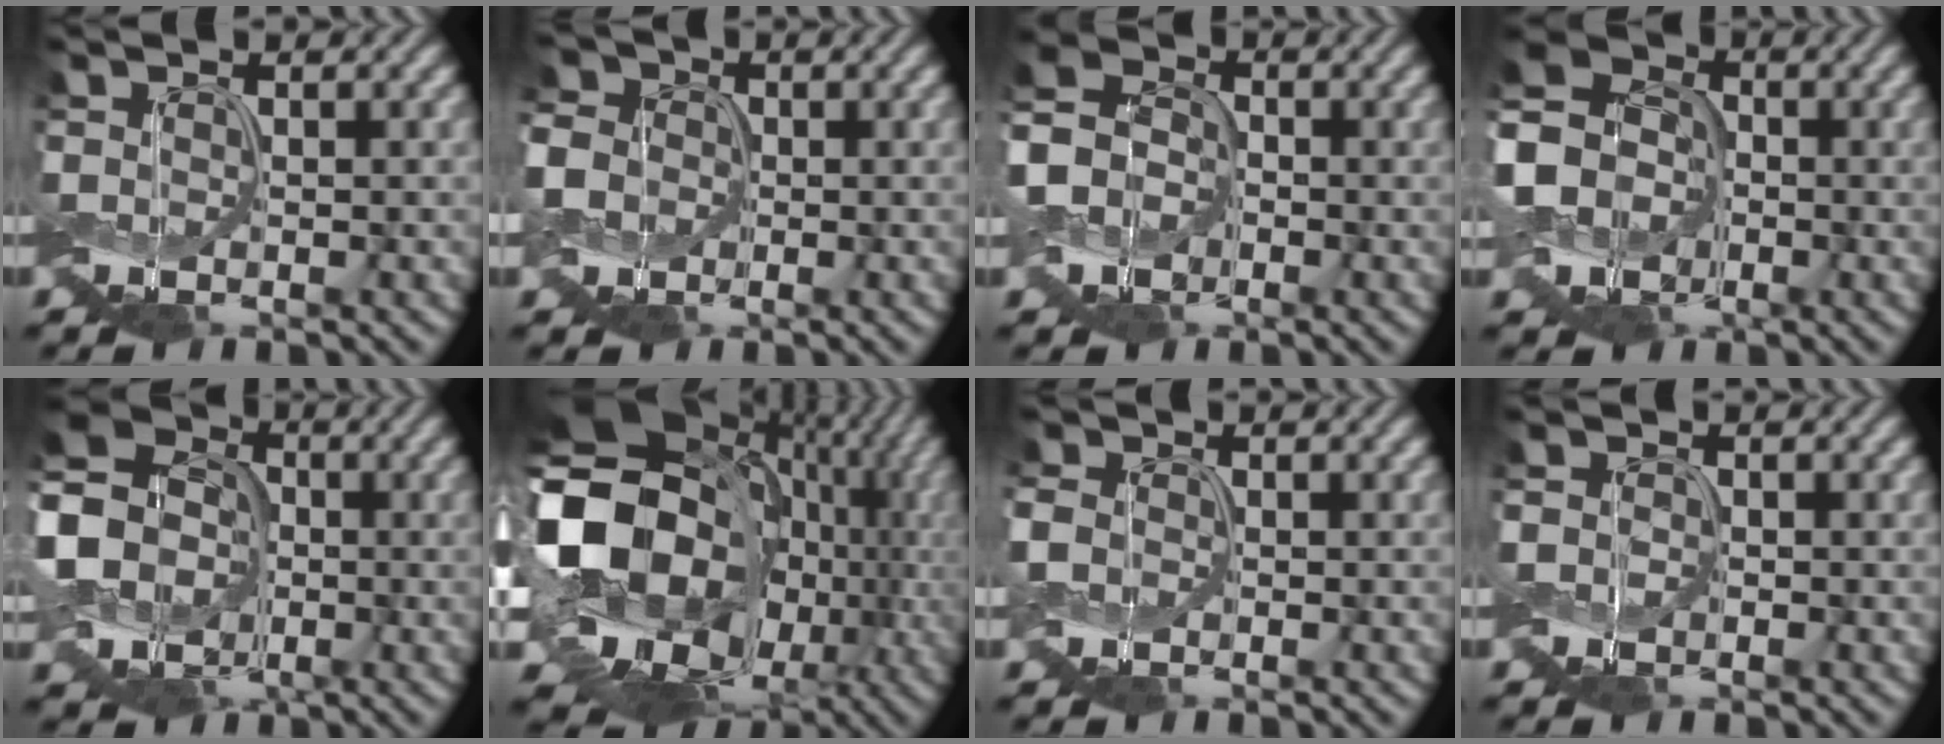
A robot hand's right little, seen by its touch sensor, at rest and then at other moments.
{"total": 6.7, "force": [-0.1, 6.0, 2.9], "torque": [-0.080, 0.018, -0.030]}
{"total": 5.7, "force": [-1.8, 4.7, 2.7], "torque": [-0.073, 0.000, -0.052]}
{"total": 9.6, "force": [-2.2, 8.1, 4.7], "torque": [-0.110, -0.006, -0.080]}
{"total": 11.4, "force": [-1.8, 9.8, 5.6], "torque": [-0.137, -0.005, -0.070]}
{"total": 17.5, "force": [-0.3, 14.2, 10.2], "torque": [-0.179, -0.021, 0.017]}
{"total": 2.2, "force": [-0.3, 2.0, 0.9], "torque": [-0.040, 0.005, -0.009]}
{"total": 1.4, "force": [-0.2, 1.3, 0.4], "torque": [-0.014, 0.001, -0.009]}